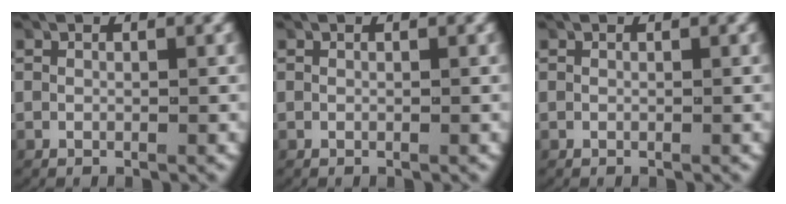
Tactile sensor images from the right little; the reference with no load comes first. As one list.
[{"total": 0.0}, {"total": 0.0}]